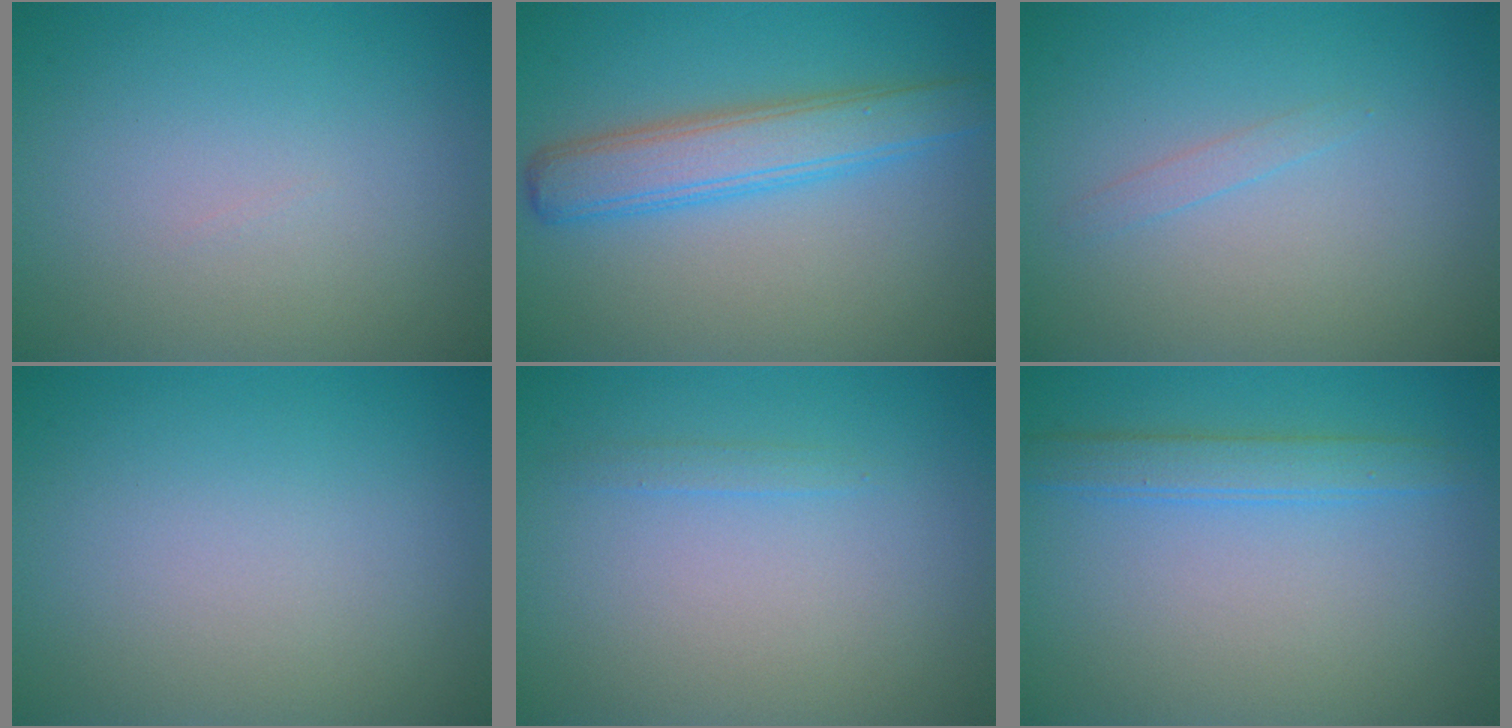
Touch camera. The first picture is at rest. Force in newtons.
{"total": 4.8, "press": 4.8, "slide": 0.1}
{"total": 0.8, "press": 0.8, "slide": 0.1}
{"total": 0.0}
{"total": 0.7, "press": 0.7, "slide": 0.1}
{"total": 2.5, "press": 2.5, "slide": 0.2}